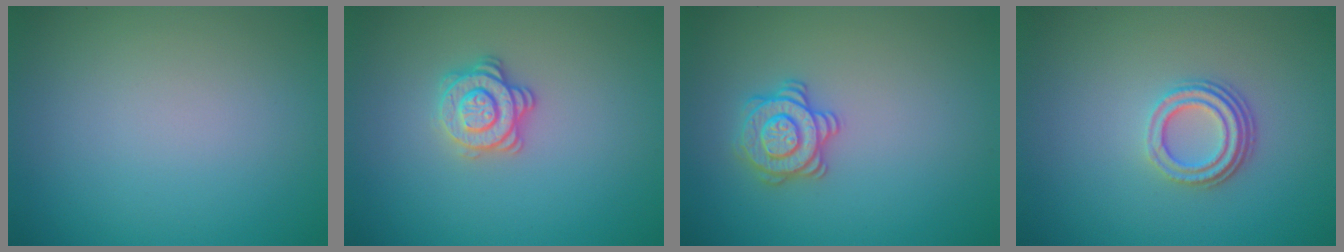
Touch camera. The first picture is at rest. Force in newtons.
{"total": 2.8, "press": 2.6, "slide": 1.1}
{"total": 2.8, "press": 2.8, "slide": 0.4}
{"total": 3.3, "press": 2.4, "slide": 2.3}